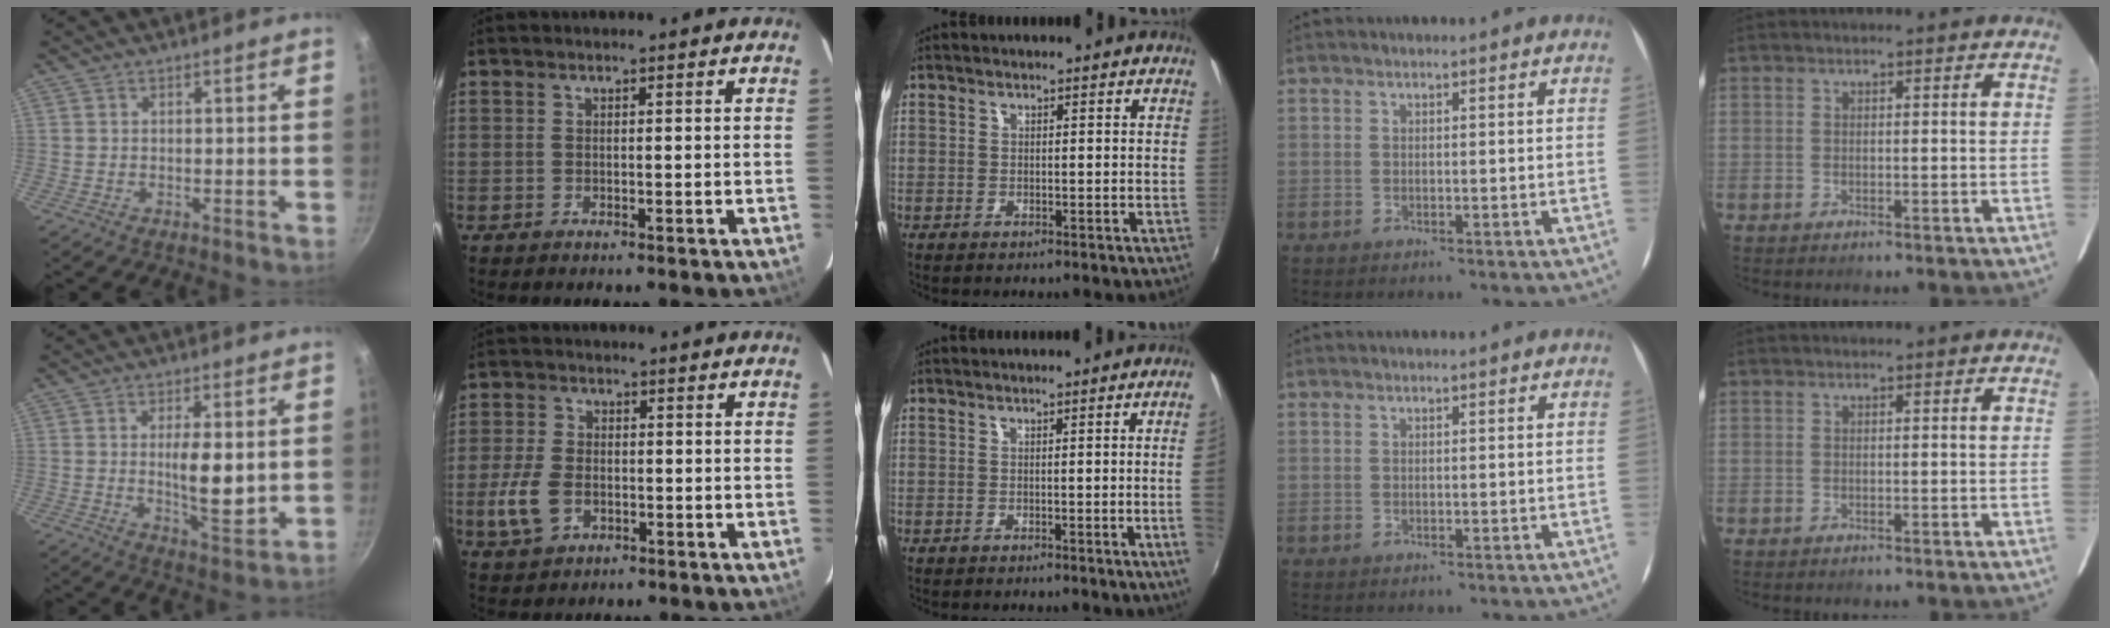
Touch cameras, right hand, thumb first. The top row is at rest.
{"thumb": {"total": 8.6, "force": [0.6, 2.9, 8.1], "torque": [-0.127, -0.023, 0.016]}, "index": {"total": 7.6, "force": [-2.3, 5.2, 5.1], "torque": [-0.125, -0.003, -0.038]}, "middle": {"total": 3.3, "force": [-0.1, -1.7, 2.8], "torque": [-0.047, -0.012, 0.005]}}